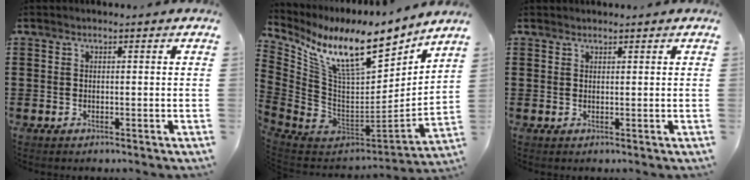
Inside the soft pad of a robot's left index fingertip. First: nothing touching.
{"total": 14.5, "force": [9.7, 4.1, 10.0], "torque": [-0.214, -0.075, 0.164]}
{"total": 0.9, "force": [0.9, 0.2, 0.0], "torque": [-0.002, 0.000, 0.018]}